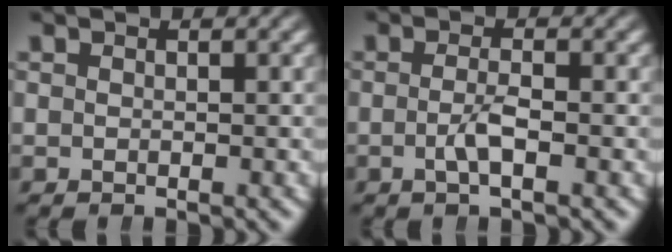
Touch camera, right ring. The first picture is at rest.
{"total": 2.0, "force": [-1.0, 0.1, 1.7], "torque": [-0.035, -0.006, -0.016]}